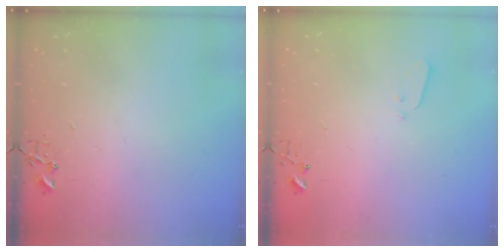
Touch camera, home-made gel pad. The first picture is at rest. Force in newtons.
{"total": 2.2, "press": 2.1, "slide": 0.3}